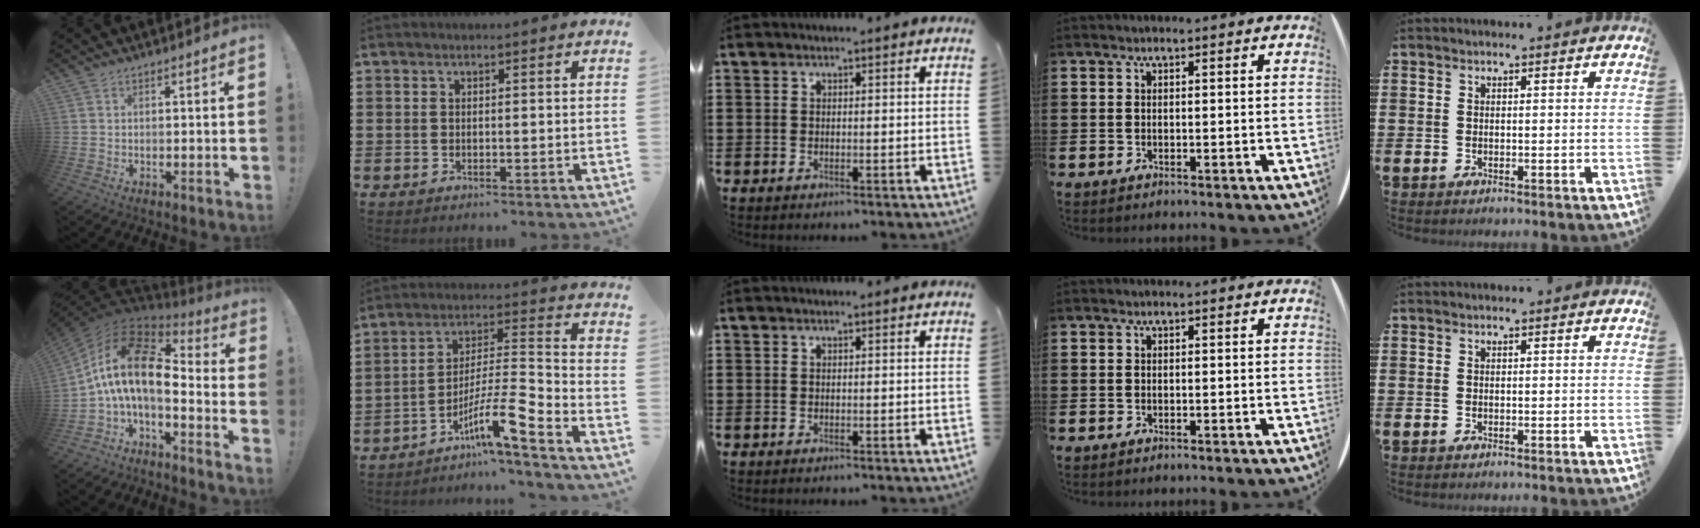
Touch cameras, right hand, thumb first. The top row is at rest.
{"thumb": {"total": 15.7, "force": [2.7, 6.9, 13.8], "torque": [-0.263, -0.024, 0.042]}, "index": {"total": 10.0, "force": [-6.6, 1.1, 7.4], "torque": [-0.135, -0.004, -0.125]}}